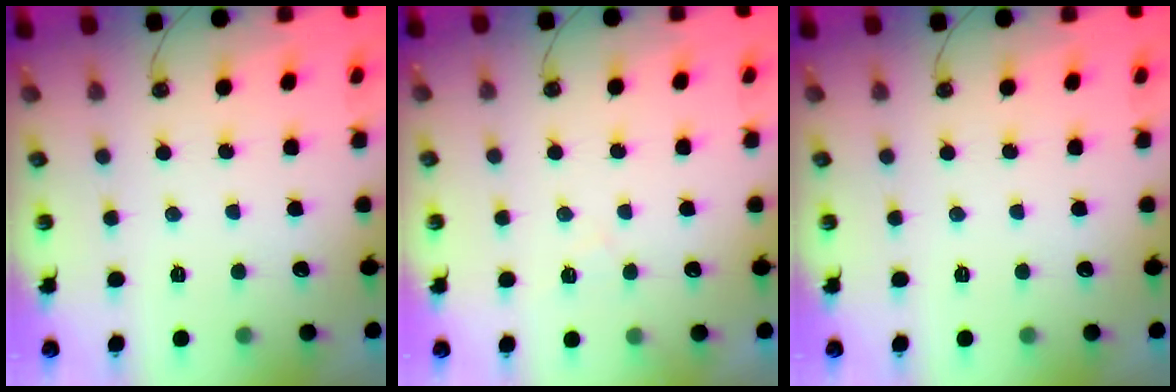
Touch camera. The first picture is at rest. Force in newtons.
{"total": 4.1, "press": 4.0, "slide": 0.6}
{"total": 0.0}